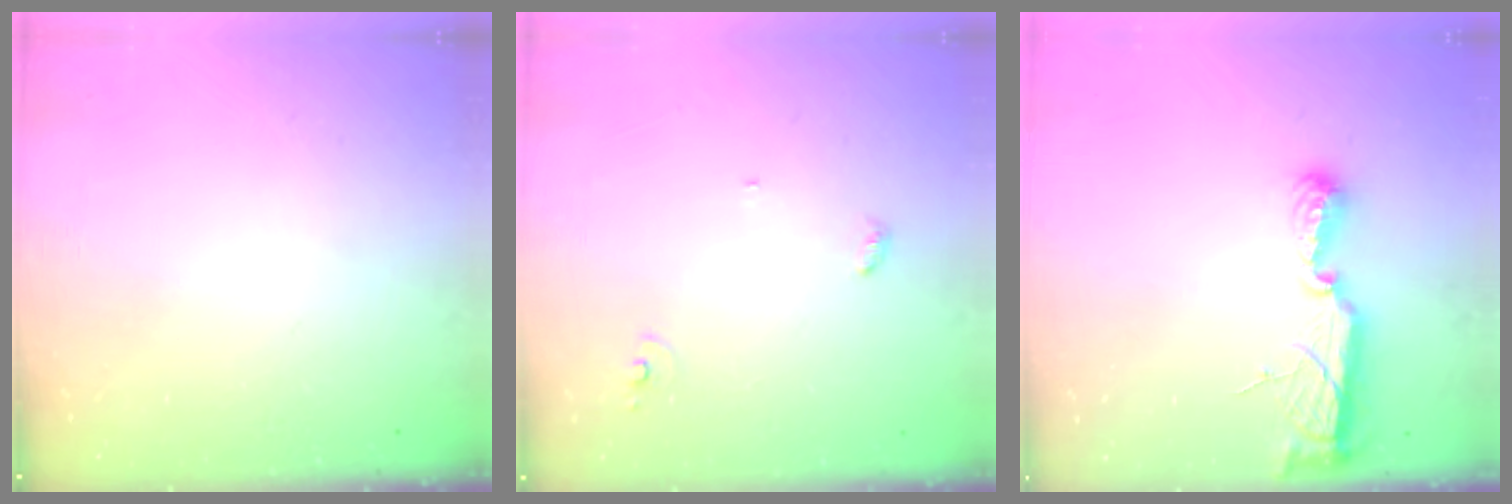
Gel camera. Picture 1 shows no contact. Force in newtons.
{"total": 3.6, "press": 3.6, "slide": 0.2}
{"total": 9.5, "press": 9.2, "slide": 2.7}